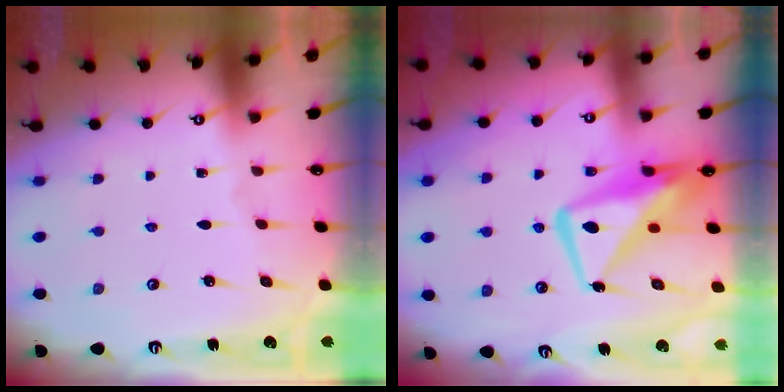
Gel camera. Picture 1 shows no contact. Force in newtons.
{"total": 13.2, "press": 13.1, "slide": 1.4}